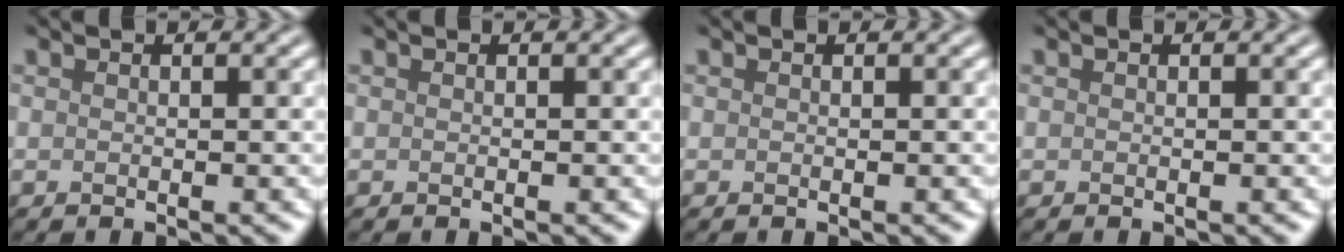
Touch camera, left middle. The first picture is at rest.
{"total": 0.0}
{"total": 0.0}
{"total": 0.0}